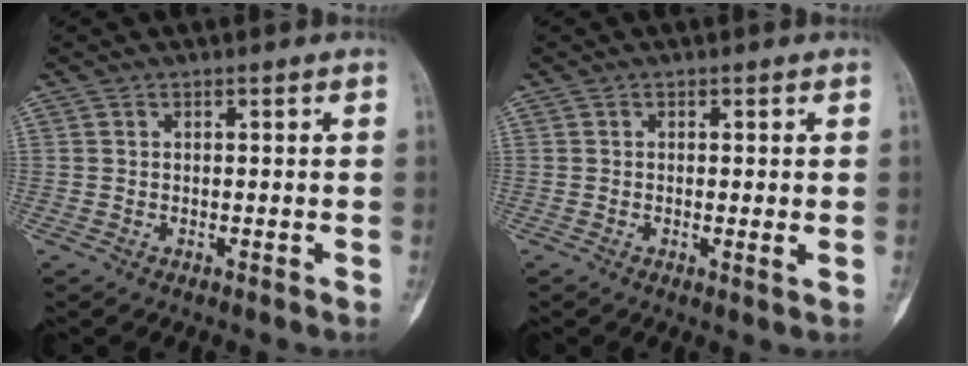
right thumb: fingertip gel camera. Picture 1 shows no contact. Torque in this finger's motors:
{"motor_torque": [-0.70, -0.22, -0.17, 0.06, -0.03]}